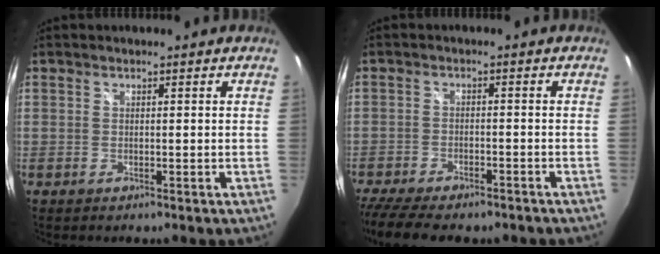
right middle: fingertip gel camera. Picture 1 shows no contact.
{"total": 13.3, "force": [-10.9, 4.0, 6.6], "torque": [-0.152, -0.039, -0.171]}